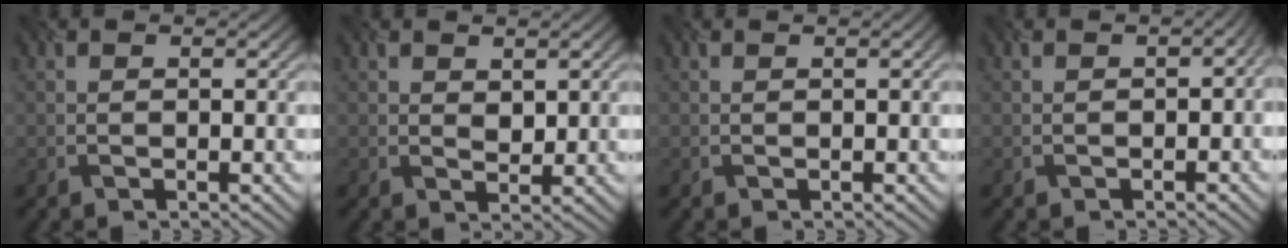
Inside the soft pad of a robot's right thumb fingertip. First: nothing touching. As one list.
[{"total": 1.8, "force": [0.7, 1.3, 1.0], "torque": [-0.023, 0.003, 0.026]}, {"total": 0.9, "force": [0.3, 0.4, 0.8], "torque": [-0.002, 0.000, 0.002]}, {"total": 2.2, "force": [-0.9, 1.2, 1.5], "torque": [-0.014, -0.001, 0.008]}]